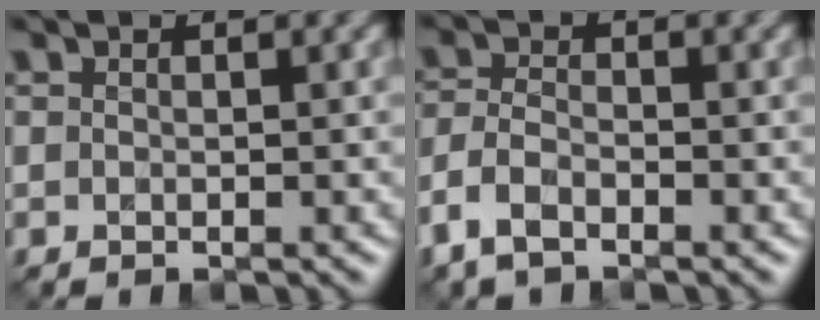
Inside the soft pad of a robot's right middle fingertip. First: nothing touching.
{"total": 3.3, "force": [-2.2, 1.5, 2.0], "torque": [-0.043, -0.002, -0.055]}